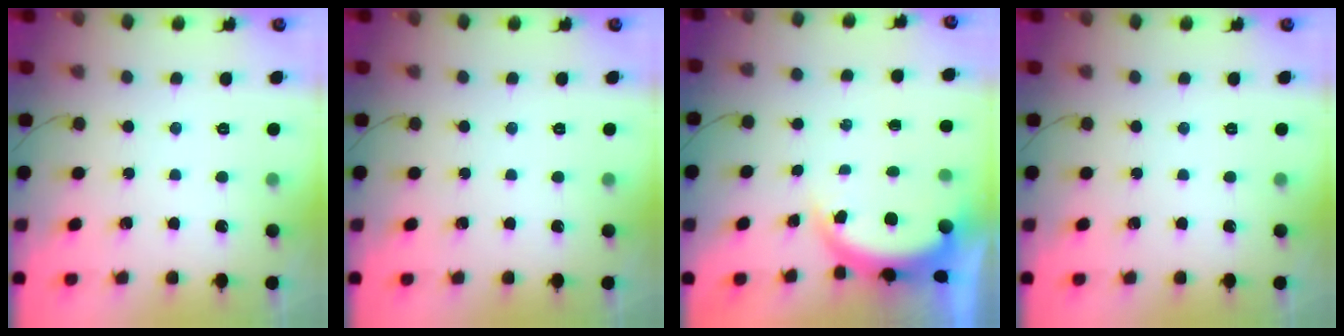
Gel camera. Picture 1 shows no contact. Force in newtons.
{"total": 0.0}
{"total": 4.7, "press": 4.7, "slide": 0.5}
{"total": 0.0}